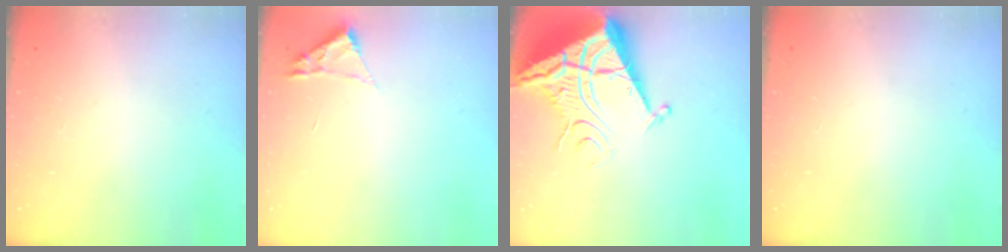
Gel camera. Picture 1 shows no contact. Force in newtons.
{"total": 1.8, "press": 1.8, "slide": 0.2}
{"total": 12.2, "press": 12.1, "slide": 1.3}
{"total": 0.0}